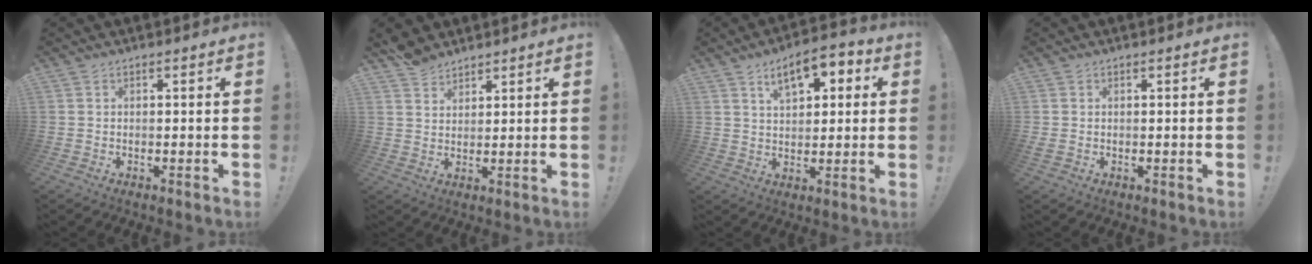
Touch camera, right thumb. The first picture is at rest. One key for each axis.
{"total": 5.9, "fx": 4.9, "fy": 3.1, "fz": 0.8, "tx": -0.010, "ty": -0.032, "tz": 0.096}
{"total": 9.9, "fx": 4.8, "fy": 5.2, "fz": 6.9, "tx": -0.097, "ty": -0.011, "tz": 0.082}
{"total": 0.8, "fx": 0.3, "fy": 0.6, "fz": 0.4, "tx": -0.004, "ty": 0.000, "tz": 0.004}